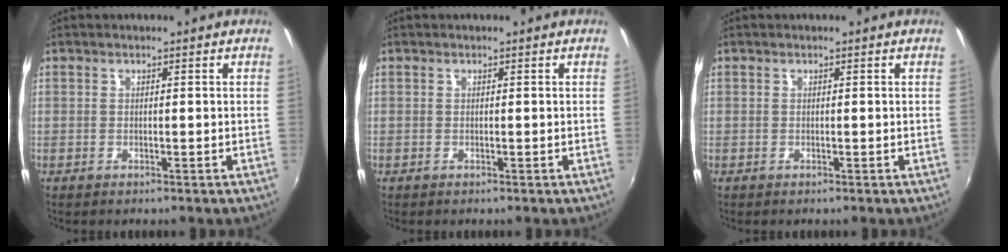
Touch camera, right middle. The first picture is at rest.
{"total": 0.0}
{"total": 0.0}